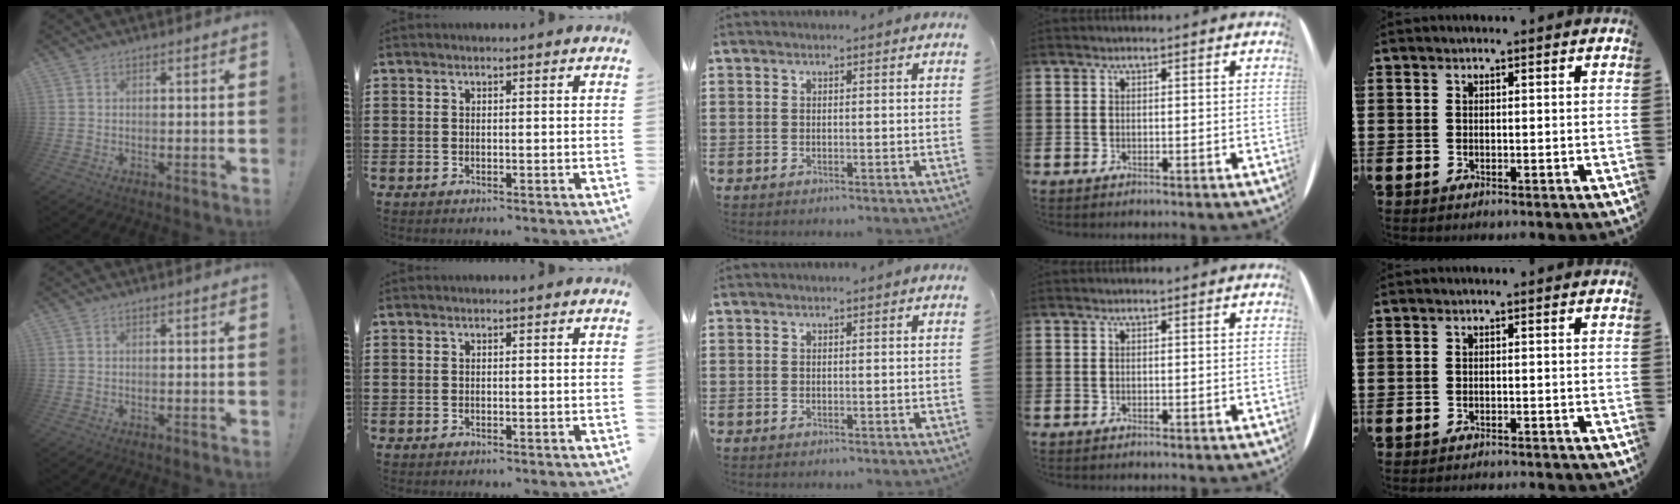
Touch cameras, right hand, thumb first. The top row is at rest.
{"little": {"total": 1.1, "force": [-1.0, -0.2, -0.1], "torque": [0.000, 0.002, -0.022]}}